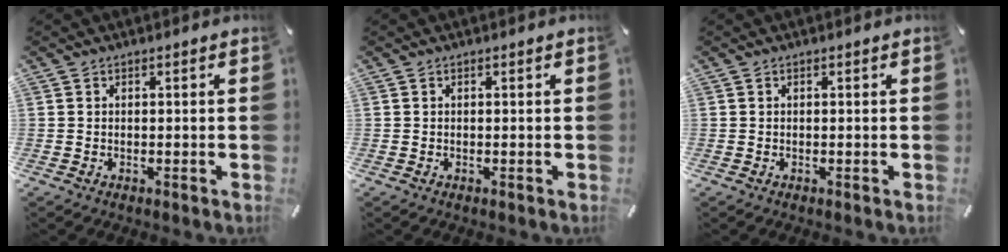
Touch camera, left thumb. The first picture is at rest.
{"total": 0.0}
{"total": 0.0}